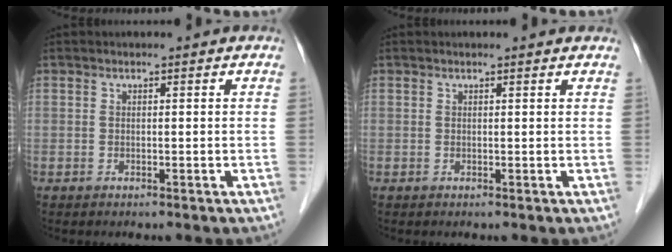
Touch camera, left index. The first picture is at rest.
{"total": 2.3, "force": [2.2, 0.2, 0.6], "torque": [-0.014, 0.009, 0.018]}